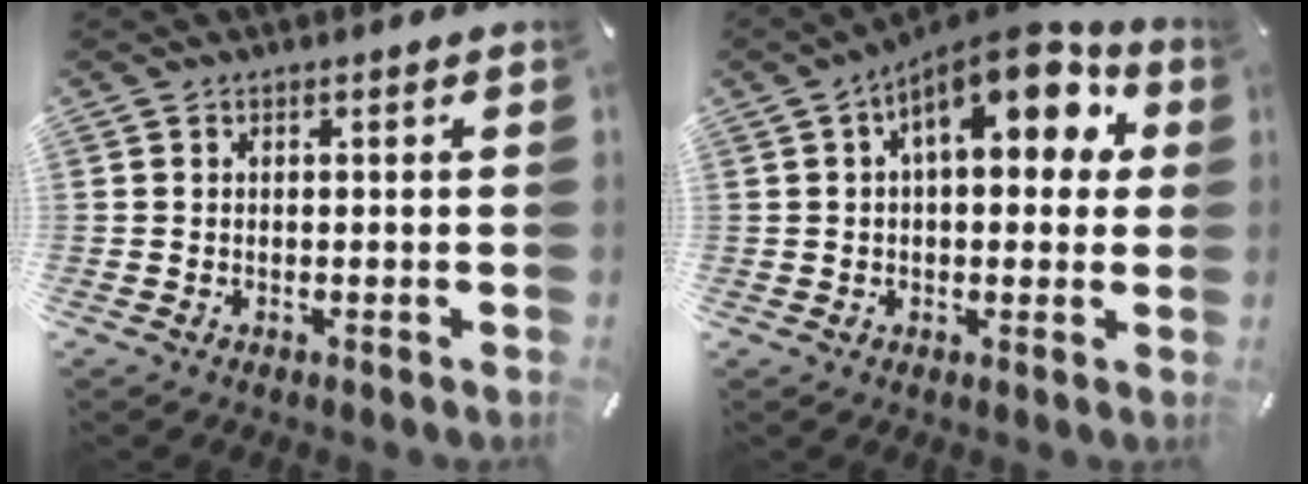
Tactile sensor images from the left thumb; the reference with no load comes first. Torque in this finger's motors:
{"motor_torque": [2.21, 2.80, 1.50, -1.27, 0.34]}